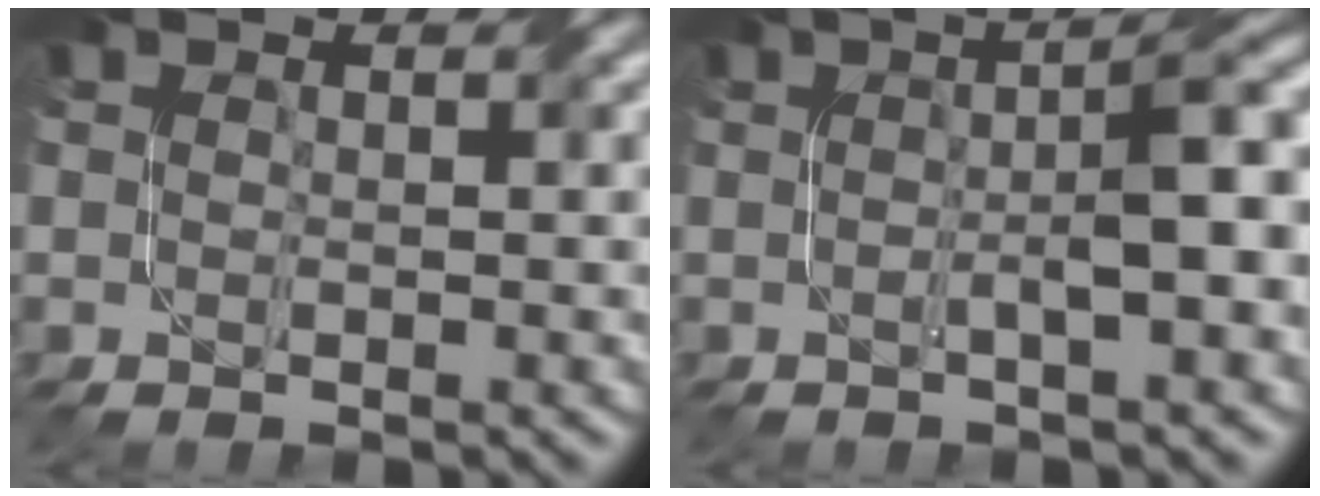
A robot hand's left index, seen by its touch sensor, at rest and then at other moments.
{"total": 5.8, "force": [0.1, 1.0, 5.7], "torque": [-0.075, 0.015, -0.002]}